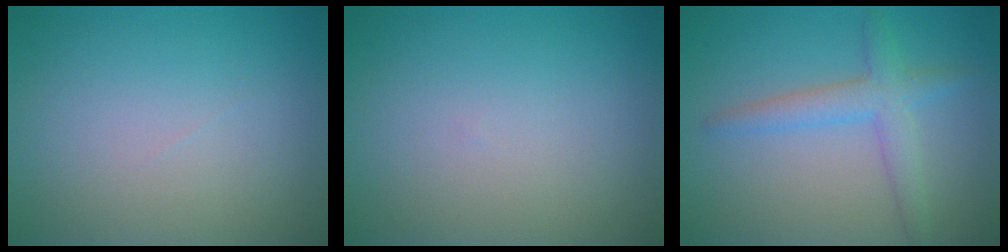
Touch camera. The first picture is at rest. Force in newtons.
{"total": 0.0}
{"total": 2.6, "press": 2.6, "slide": 0.2}